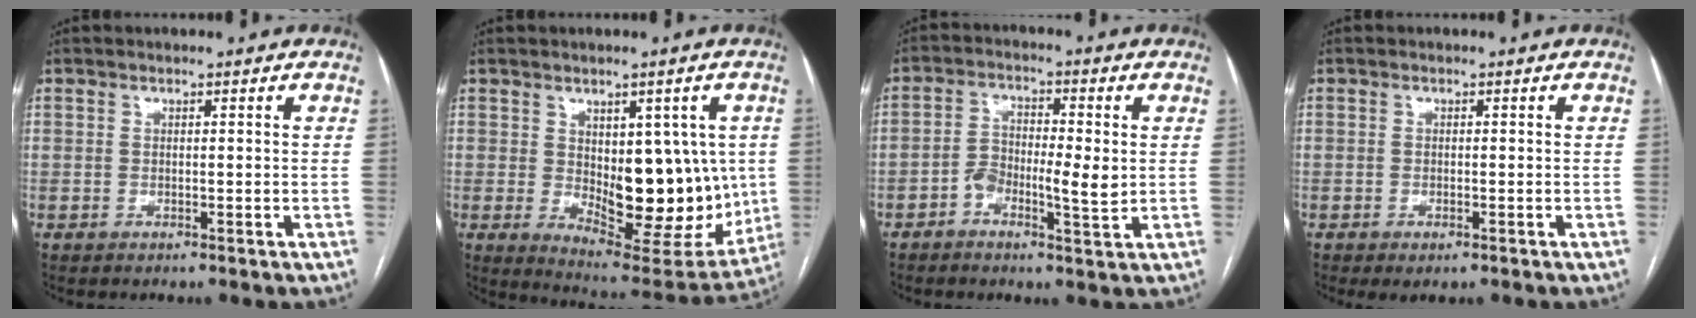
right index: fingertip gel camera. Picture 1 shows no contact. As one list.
[{"total": 17.4, "force": [-0.1, 8.1, 15.4], "torque": [-0.216, -0.012, 0.024]}, {"total": 6.1, "force": [-1.1, 2.3, 5.6], "torque": [-0.105, 0.013, -0.022]}, {"total": 1.7, "force": [-0.8, 0.7, 1.3], "torque": [-0.023, -0.005, -0.005]}]